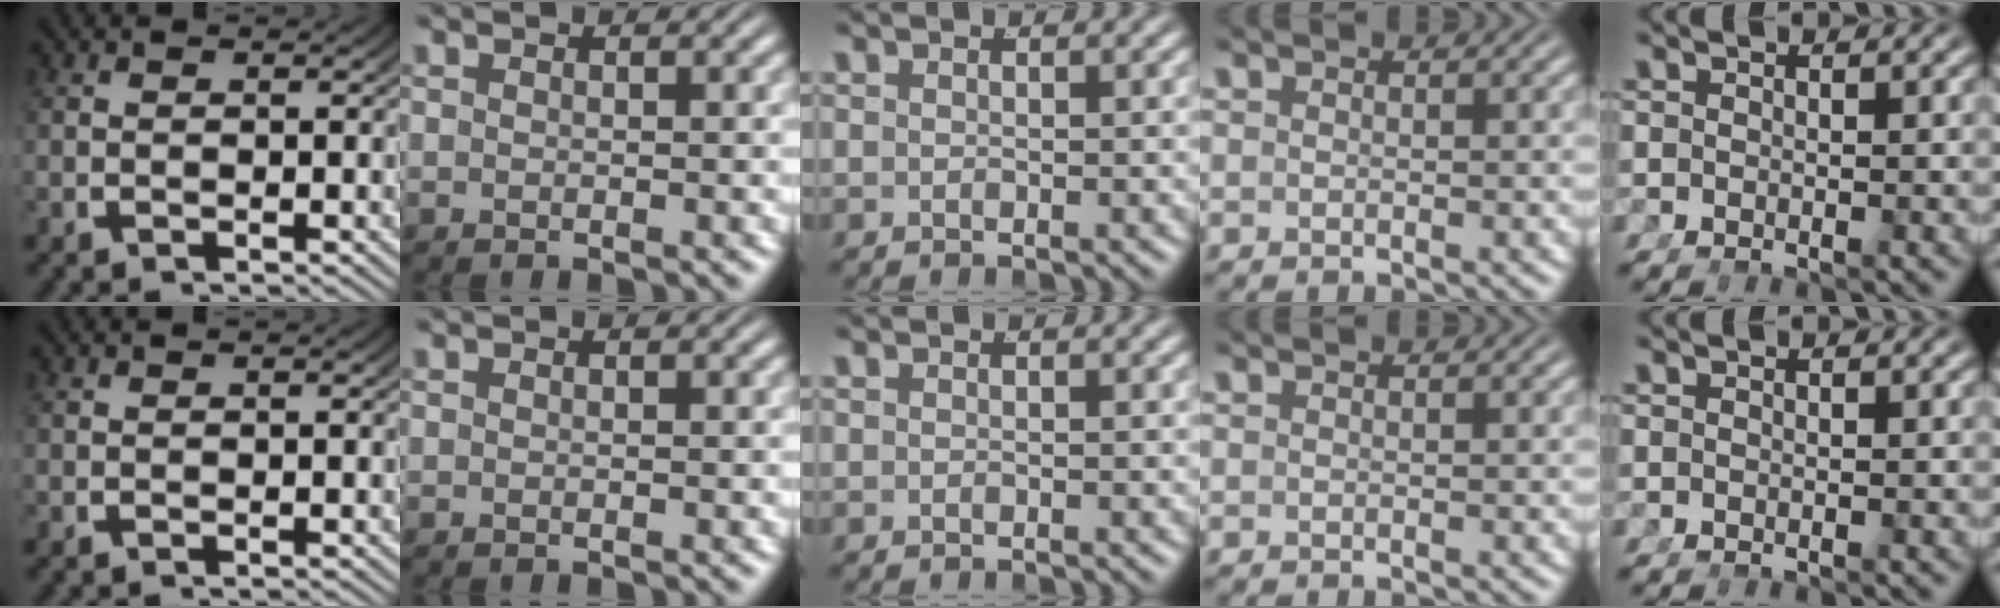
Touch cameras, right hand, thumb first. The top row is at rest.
{}